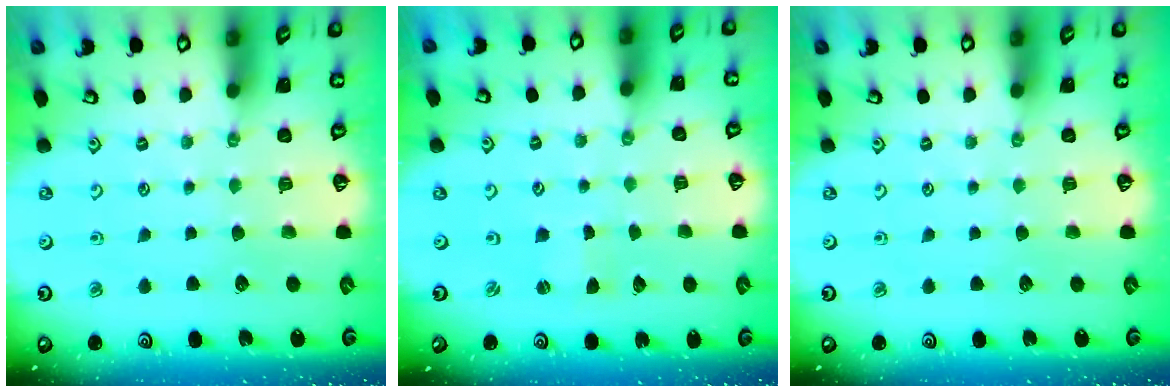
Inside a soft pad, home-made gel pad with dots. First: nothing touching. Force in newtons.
{"total": 0.0}
{"total": 0.0}